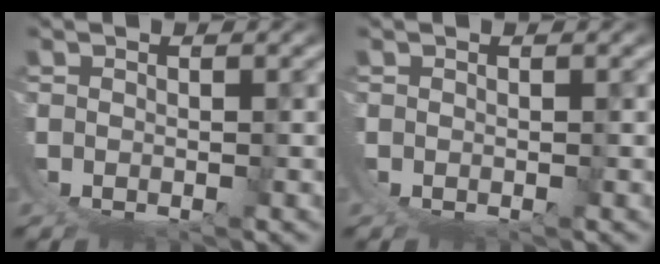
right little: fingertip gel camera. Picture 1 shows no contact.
{"total": 0.0}